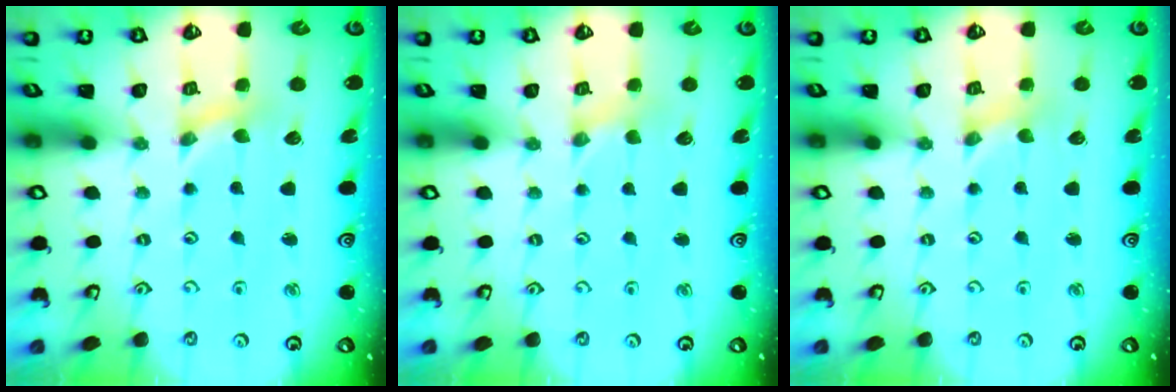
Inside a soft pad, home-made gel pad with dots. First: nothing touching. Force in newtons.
{"total": 0.7, "press": 0.7, "slide": 0.1}
{"total": 0.0}